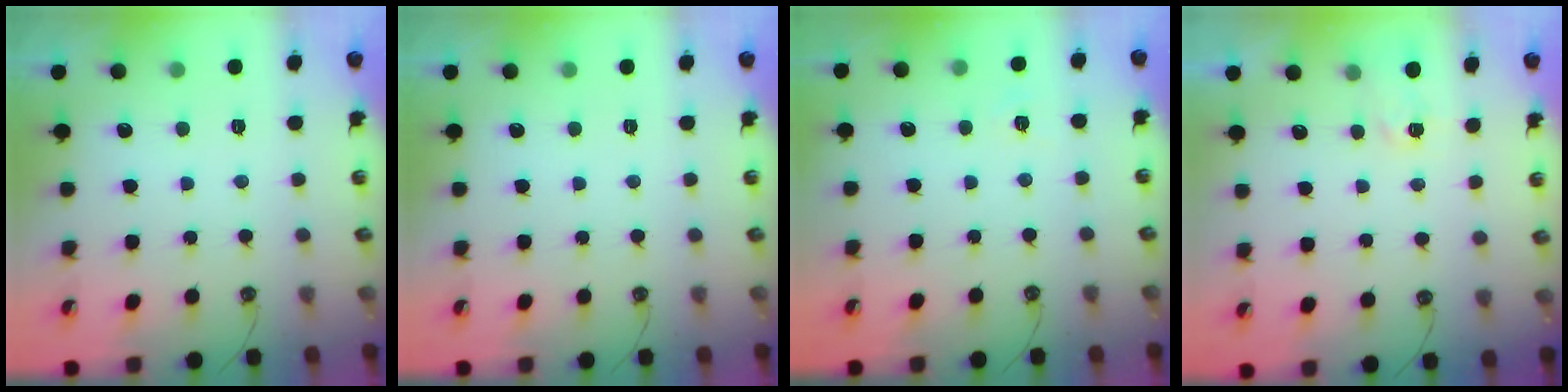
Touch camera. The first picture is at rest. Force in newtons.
{"total": 0.0}
{"total": 4.4, "press": 4.3, "slide": 0.4}
{"total": 2.9, "press": 2.9, "slide": 0.4}